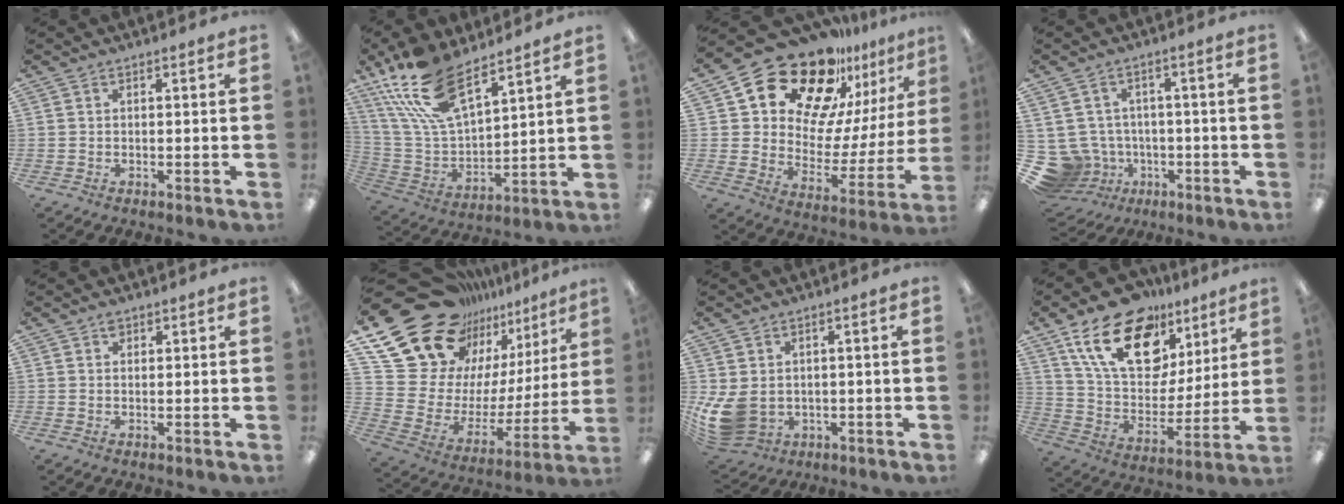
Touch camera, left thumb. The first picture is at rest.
{"total": 20.1, "force": [13.8, 8.5, 11.9], "torque": [-0.252, -0.068, 0.250]}
{"total": 22.8, "force": [17.8, 10.6, 9.4], "torque": [-0.162, -0.128, 0.316]}
{"total": 9.6, "force": [-2.3, 8.8, 3.1], "torque": [-0.111, 0.003, -0.034]}
{"total": 1.4, "force": [0.9, 0.9, 0.5], "torque": [-0.004, -0.003, 0.015]}
{"total": 23.5, "force": [17.1, 13.7, 8.5], "torque": [-0.157, -0.146, 0.334]}
{"total": 9.1, "force": [-0.2, 7.0, 5.9], "torque": [-0.136, -0.009, 0.002]}
{"total": 22.2, "force": [13.2, 12.8, 12.5], "torque": [-0.219, -0.056, 0.238]}